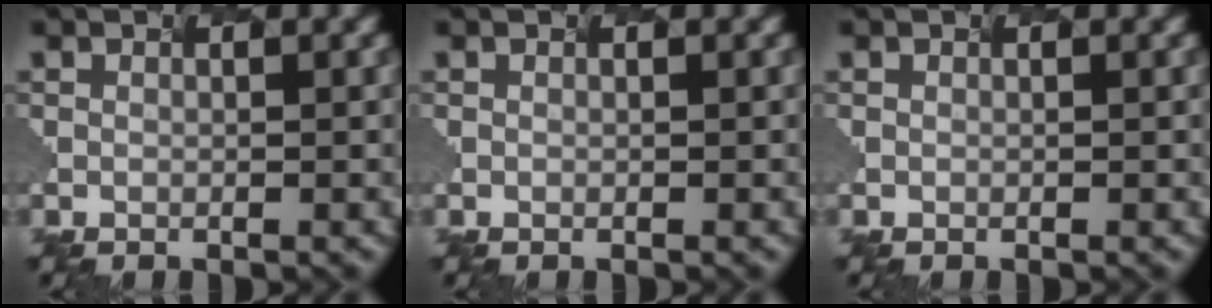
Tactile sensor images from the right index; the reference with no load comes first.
{"total": 0.0}
{"total": 0.0}